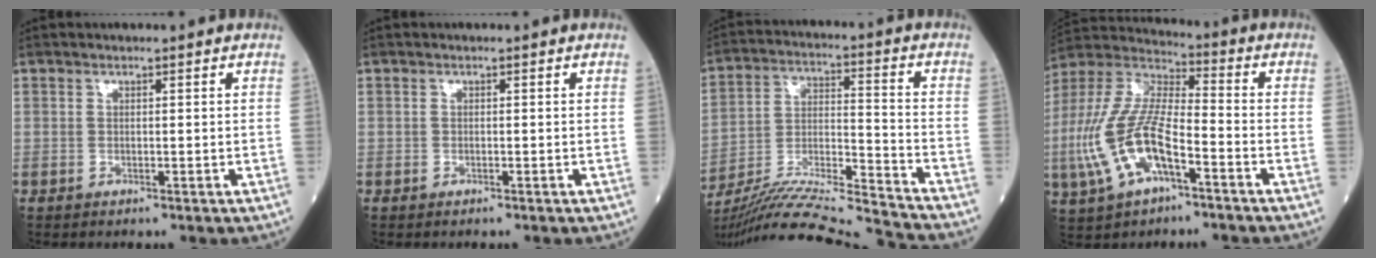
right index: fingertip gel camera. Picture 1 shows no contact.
{"total": 0.0}
{"total": 19.7, "force": [-18.6, -1.8, 6.4], "torque": [-0.136, -0.013, -0.313]}
{"total": 15.0, "force": [-5.3, 5.3, 13.0], "torque": [-0.297, 0.002, -0.098]}